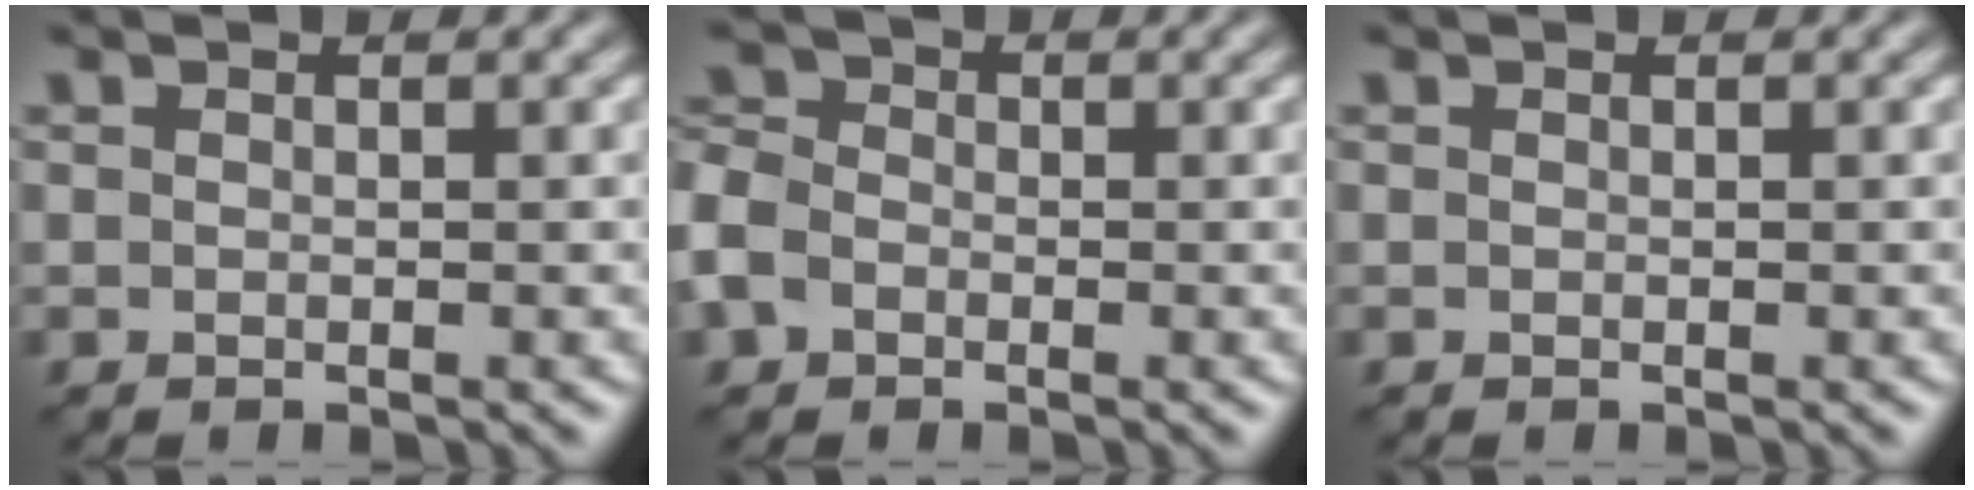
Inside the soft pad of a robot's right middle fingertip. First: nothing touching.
{"total": 4.3, "force": [-1.5, 3.3, 2.2], "torque": [-0.068, 0.001, -0.039]}
{"total": 0.0}